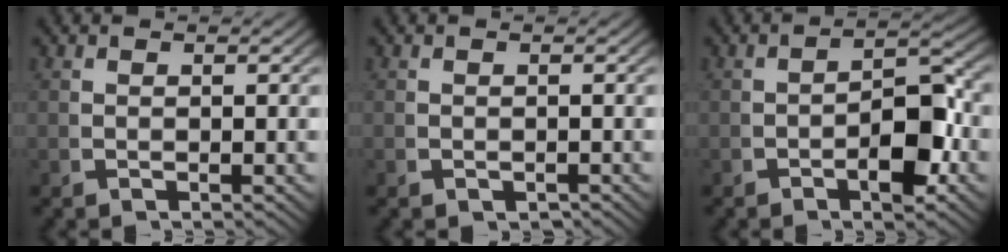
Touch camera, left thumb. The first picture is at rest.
{"total": 0.9, "force": [-0.7, 0.5, 0.3], "torque": [-0.006, -0.008, -0.007]}
{"total": 5.4, "force": [-1.0, 2.4, 4.7], "torque": [-0.067, -0.005, -0.015]}